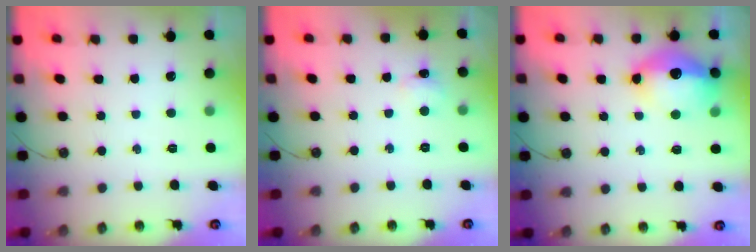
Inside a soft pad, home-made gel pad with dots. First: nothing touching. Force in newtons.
{"total": 3.4, "press": 2.9, "slide": 1.7}
{"total": 14.7, "press": 14.7, "slide": 1.5}